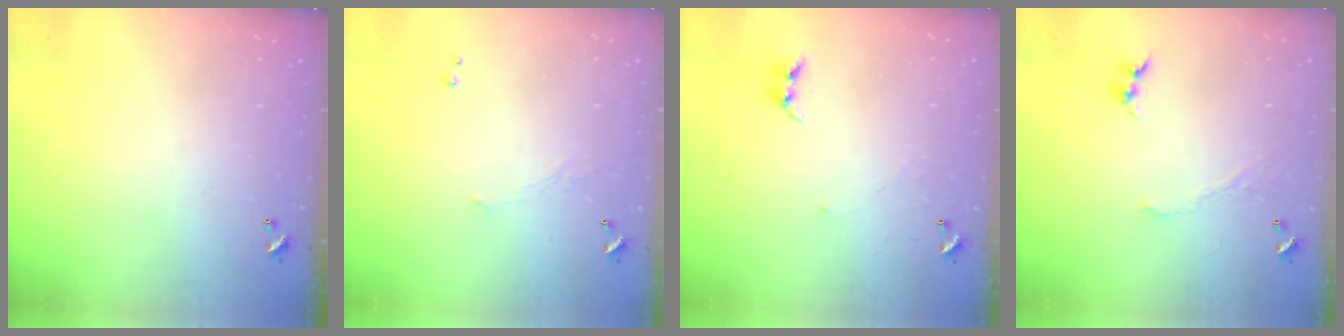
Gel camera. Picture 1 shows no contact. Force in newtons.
{"total": 1.1, "press": 1.0, "slide": 0.6}
{"total": 2.4, "press": 2.4, "slide": 0.2}
{"total": 1.0, "press": 0.9, "slide": 0.4}